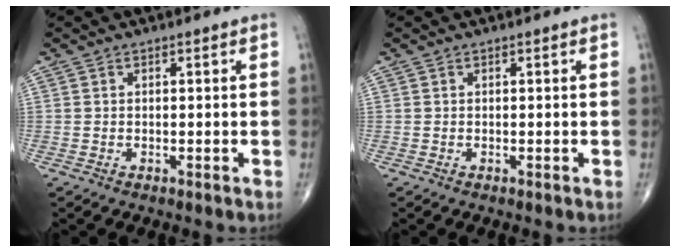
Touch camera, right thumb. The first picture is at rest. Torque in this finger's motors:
{"motor_torque": [0.02, 0.01, 0.00, 0.00, 0.01]}